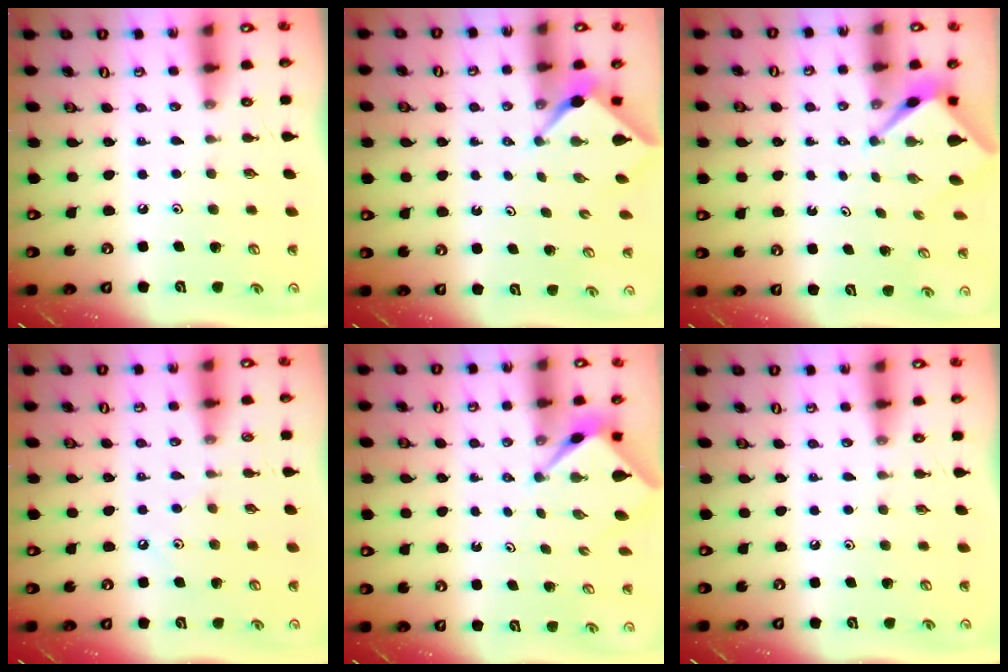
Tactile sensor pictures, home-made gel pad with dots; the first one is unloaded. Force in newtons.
{"total": 2.5, "press": 2.5, "slide": 0.3}
{"total": 2.6, "press": 2.6, "slide": 0.1}
{"total": 3.9, "press": 3.9, "slide": 0.5}
{"total": 2.4, "press": 2.4, "slide": 0.3}
{"total": 0.0}